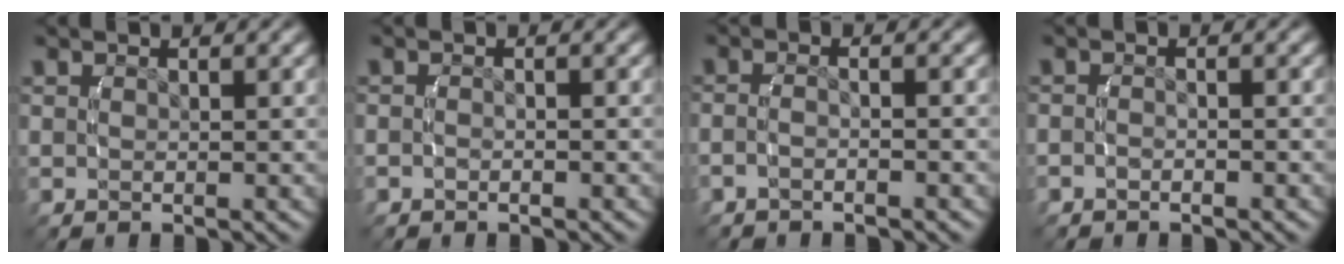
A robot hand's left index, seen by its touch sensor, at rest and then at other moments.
{"total": 0.9, "force": [-0.7, 0.6, 0.1], "torque": [-0.010, 0.003, -0.014]}
{"total": 2.0, "force": [-1.5, 0.3, 1.2], "torque": [-0.028, -0.001, -0.027]}
{"total": 1.3, "force": [-1.0, 0.8, 0.3], "torque": [-0.015, 0.003, -0.020]}